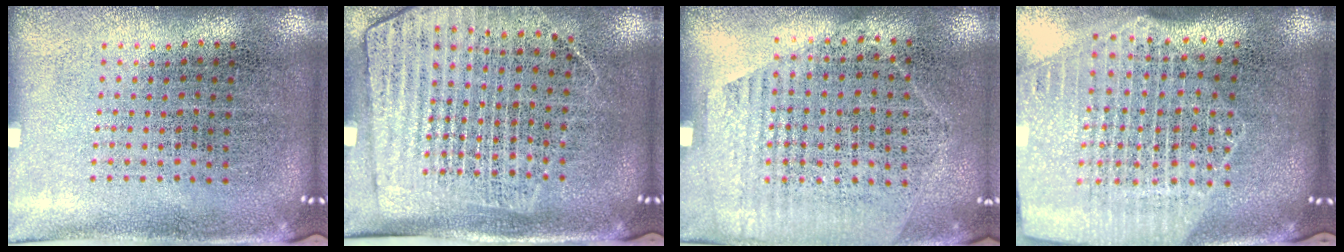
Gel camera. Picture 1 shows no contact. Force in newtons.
{"total": 1.8, "press": 1.5, "slide": 0.9}
{"total": 1.2, "press": 1.0, "slide": 0.7}
{"total": 2.6, "press": 2.2, "slide": 1.4}